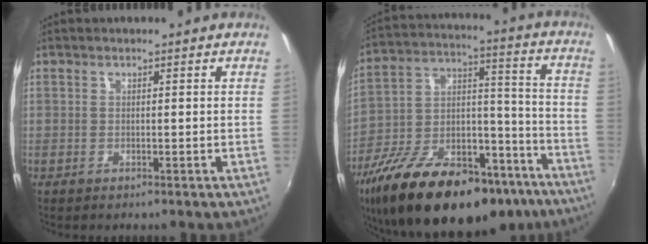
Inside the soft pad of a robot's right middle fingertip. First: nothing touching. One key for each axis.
{"total": 31.2, "fx": -21.6, "fy": 13.6, "fz": 17.9, "tx": -0.311, "ty": 0.010, "tz": -0.317}